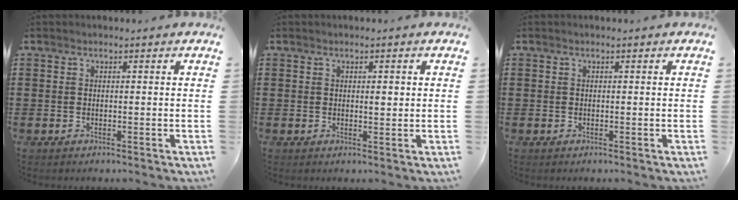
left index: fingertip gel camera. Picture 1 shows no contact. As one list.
[{"total": 1.4, "force": [0.4, 0.6, 1.2], "torque": [-0.008, -0.002, 0.002]}, {"total": 0.0}]